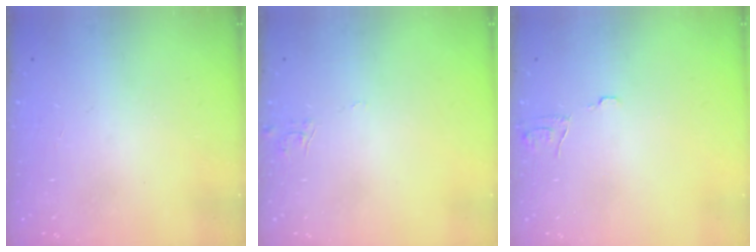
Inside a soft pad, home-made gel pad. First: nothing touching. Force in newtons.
{"total": 5.2, "press": 5.2, "slide": 0.5}
{"total": 5.9, "press": 5.9, "slide": 0.5}